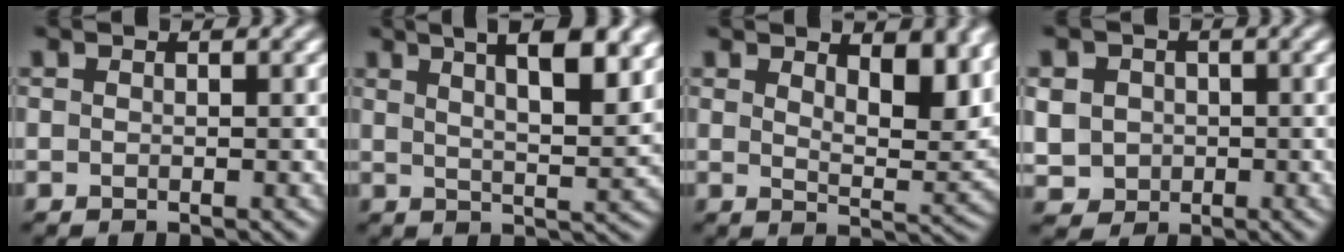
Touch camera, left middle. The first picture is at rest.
{"total": 10.6, "force": [5.9, 3.4, 8.1], "torque": [-0.068, 0.029, 0.053]}
{"total": 5.8, "force": [3.3, 2.3, 4.3], "torque": [-0.060, -0.009, 0.050]}
{"total": 4.6, "force": [0.6, 4.3, 1.8], "torque": [-0.045, 0.012, 0.006]}